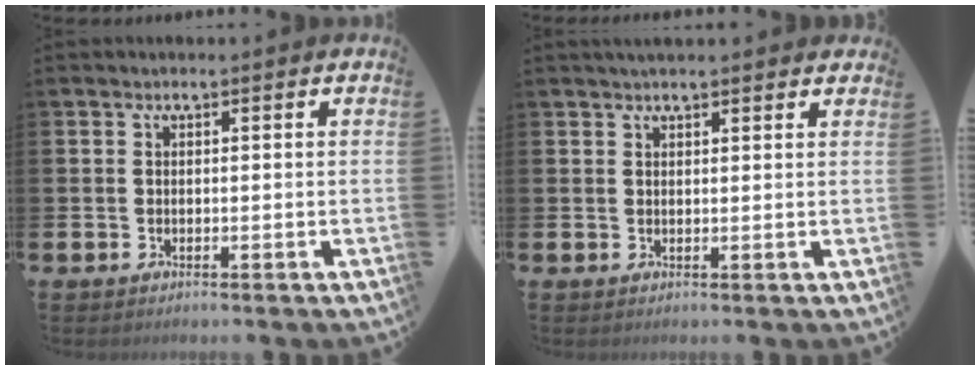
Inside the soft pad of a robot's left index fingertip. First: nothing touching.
{"total": 1.9, "force": [1.8, 0.3, 0.5], "torque": [0.000, -0.004, 0.030]}